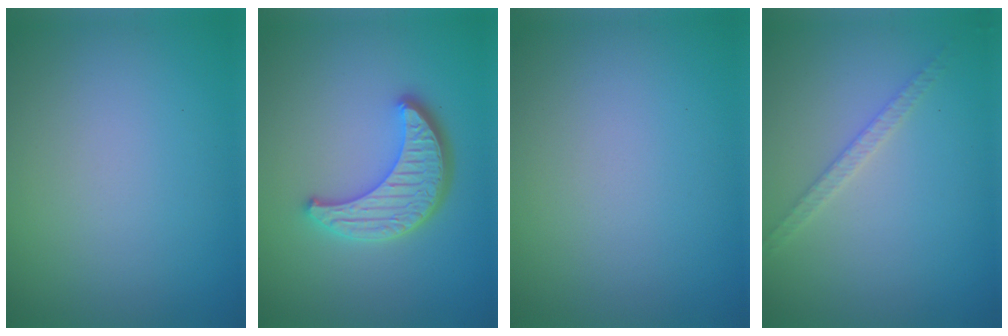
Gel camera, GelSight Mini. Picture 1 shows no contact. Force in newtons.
{"total": 4.7, "press": 3.9, "slide": 2.5}
{"total": 0.0}
{"total": 1.7, "press": 1.7, "slide": 0.2}